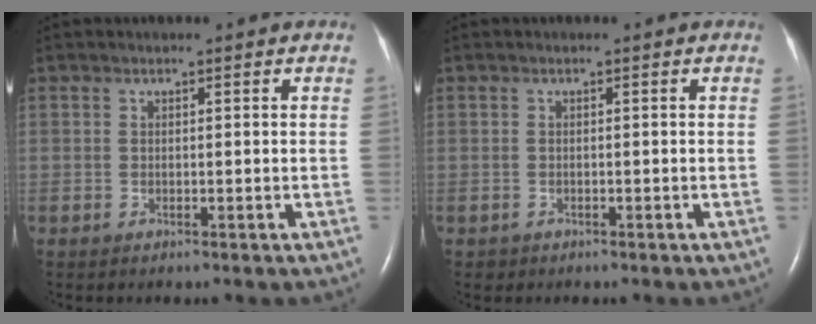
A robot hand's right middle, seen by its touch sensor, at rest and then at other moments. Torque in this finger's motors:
{"motor_torque": [0.02, 0.00, -0.01, 0.00]}